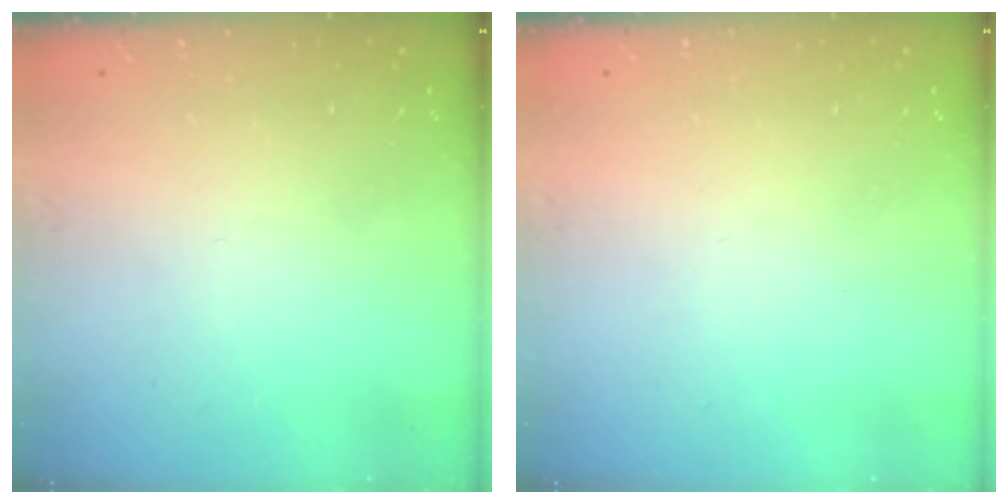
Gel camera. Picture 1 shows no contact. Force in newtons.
{"total": 0.0}